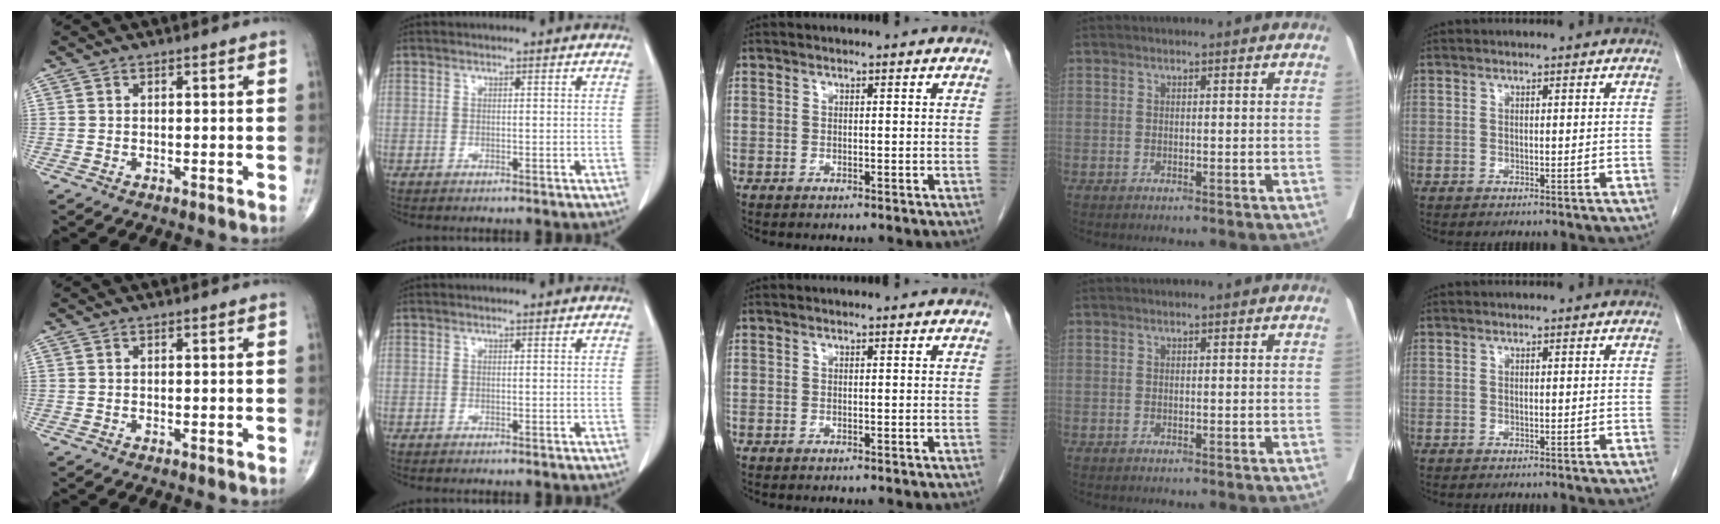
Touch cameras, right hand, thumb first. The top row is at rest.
{}